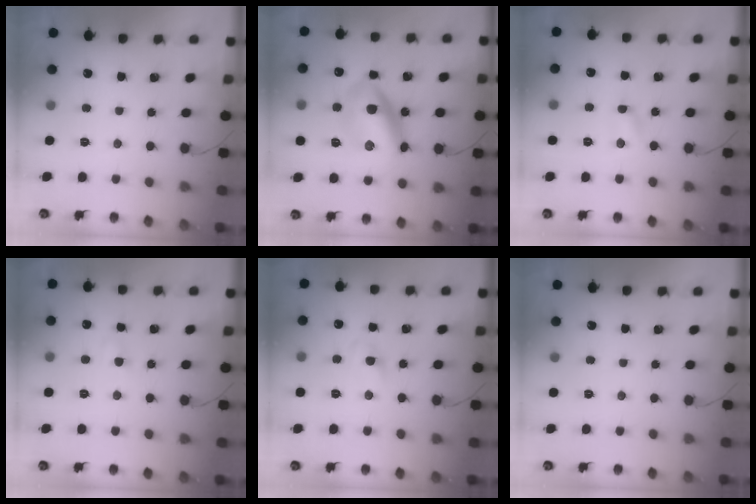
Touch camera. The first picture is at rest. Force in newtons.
{"total": 14.5, "press": 14.5, "slide": 0.8}
{"total": 2.7, "press": 2.6, "slide": 0.8}
{"total": 3.2, "press": 3.0, "slide": 1.1}
{"total": 5.7, "press": 5.4, "slide": 1.7}
{"total": 0.0}